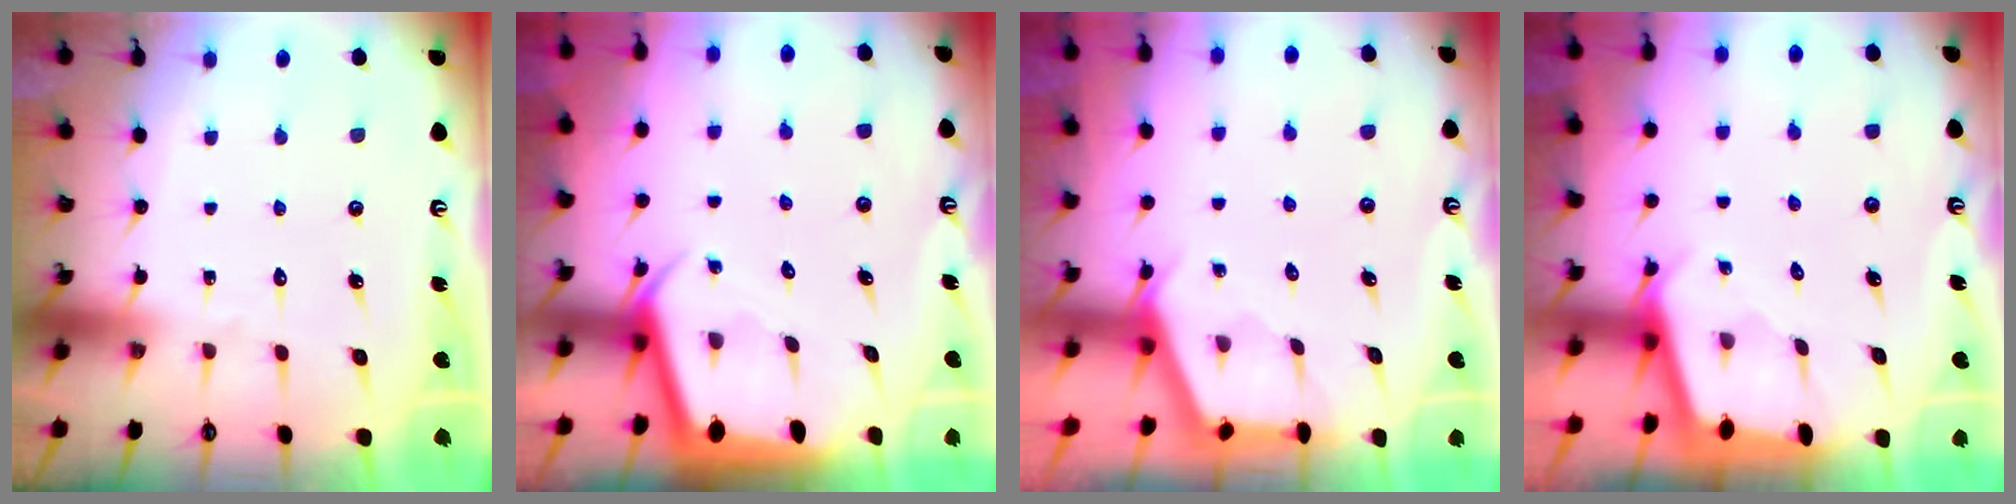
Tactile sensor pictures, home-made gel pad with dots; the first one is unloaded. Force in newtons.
{"total": 2.6, "press": 2.6, "slide": 0.4}
{"total": 2.7, "press": 2.7, "slide": 0.3}
{"total": 1.9, "press": 1.9, "slide": 0.1}